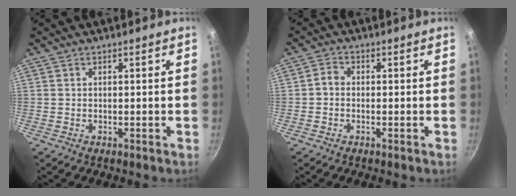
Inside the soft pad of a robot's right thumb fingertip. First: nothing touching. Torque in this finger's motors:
{"motor_torque": [-0.16, 0.10, 0.58, -0.48, -0.01]}